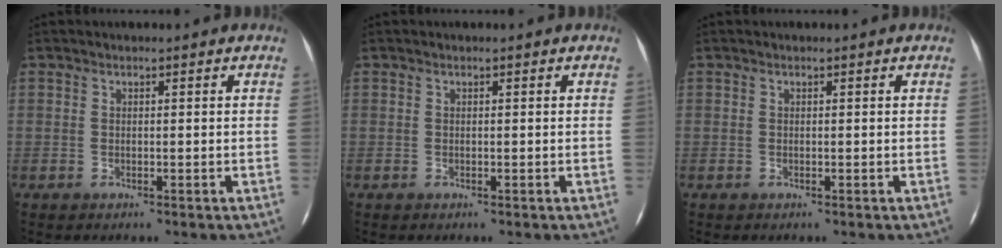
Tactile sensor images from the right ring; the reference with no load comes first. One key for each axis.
{"total": 0.0}
{"total": 0.0}